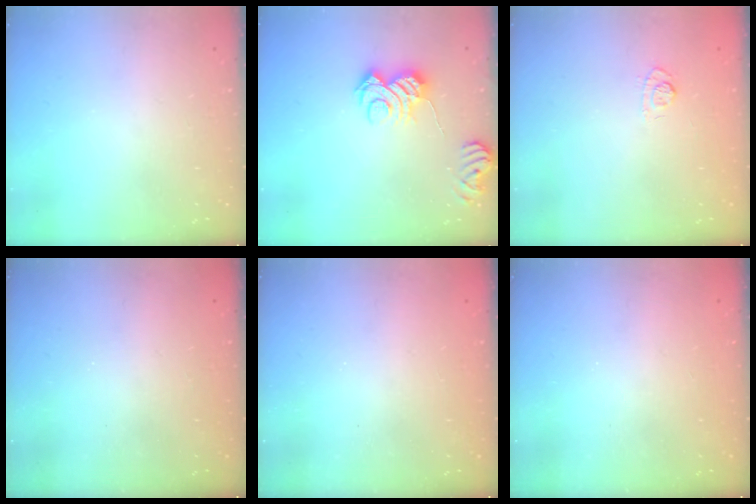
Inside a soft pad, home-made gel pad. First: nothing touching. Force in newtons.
{"total": 7.7, "press": 7.7, "slide": 0.4}
{"total": 6.5, "press": 6.3, "slide": 1.7}
{"total": 2.4, "press": 2.3, "slide": 0.7}
{"total": 2.5, "press": 2.4, "slide": 0.8}
{"total": 2.5, "press": 2.3, "slide": 0.8}